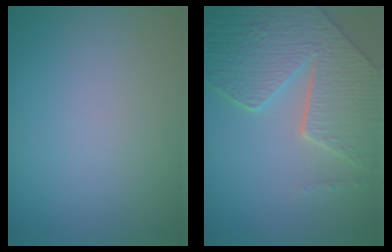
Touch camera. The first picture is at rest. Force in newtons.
{"total": 8.4, "press": 6.1, "slide": 5.8}